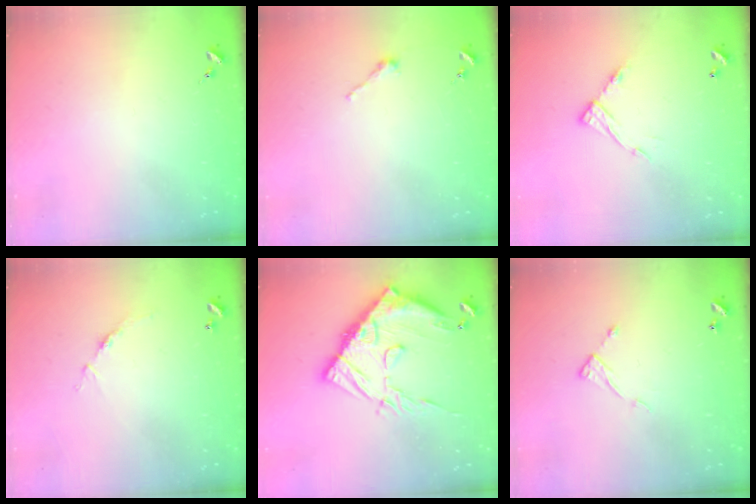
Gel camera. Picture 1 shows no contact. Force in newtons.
{"total": 2.5, "press": 2.5, "slide": 0.2}
{"total": 9.4, "press": 9.4, "slide": 0.5}
{"total": 5.1, "press": 5.1, "slide": 0.4}
{"total": 19.6, "press": 19.5, "slide": 2.0}
{"total": 6.2, "press": 6.2, "slide": 0.4}